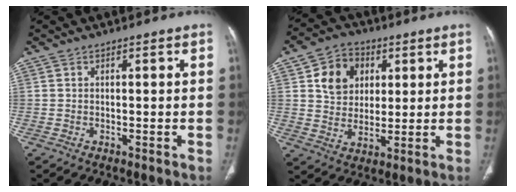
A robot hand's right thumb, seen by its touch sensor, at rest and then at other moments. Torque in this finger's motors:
{"motor_torque": [-0.67, 0.94, 0.12, 0.01, 0.16]}